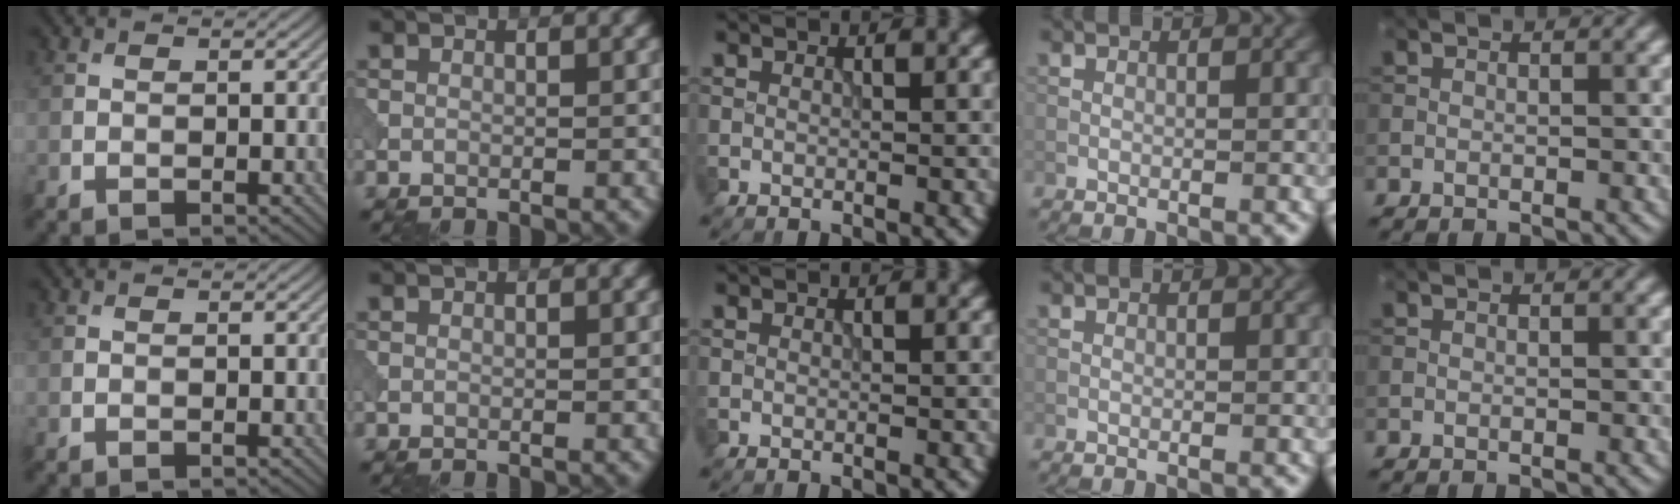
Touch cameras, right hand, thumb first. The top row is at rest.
{}